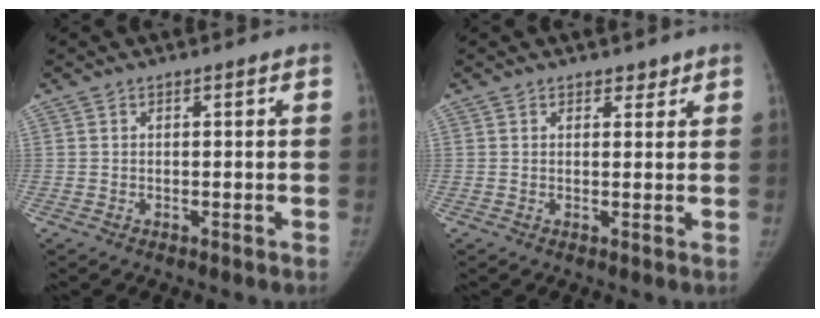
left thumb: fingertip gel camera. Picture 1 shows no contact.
{"total": 1.6, "force": [1.3, 0.9, 0.4], "torque": [0.008, -0.008, 0.014]}